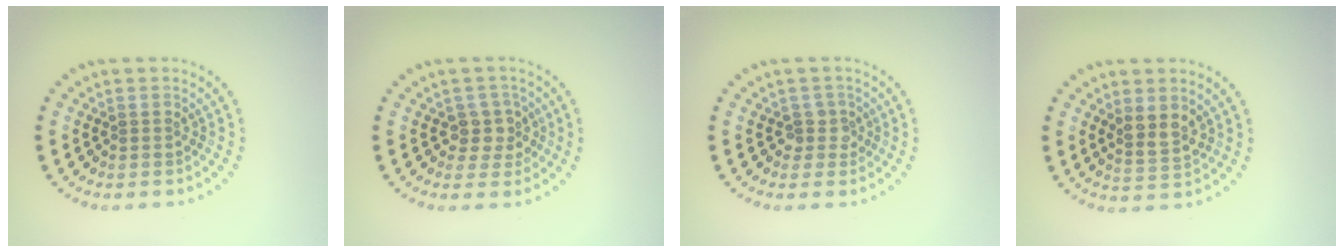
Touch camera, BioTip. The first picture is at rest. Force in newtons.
{"total": 2.3, "press": 2.0, "slide": 1.2}
{"total": 1.7, "press": 1.3, "slide": 1.1}
{"total": 2.2, "press": 1.9, "slide": 1.1}